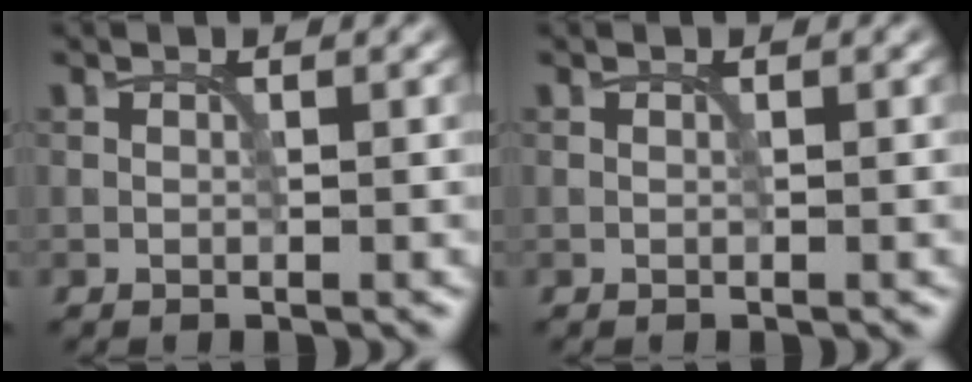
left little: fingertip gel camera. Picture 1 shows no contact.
{"total": 0.0}